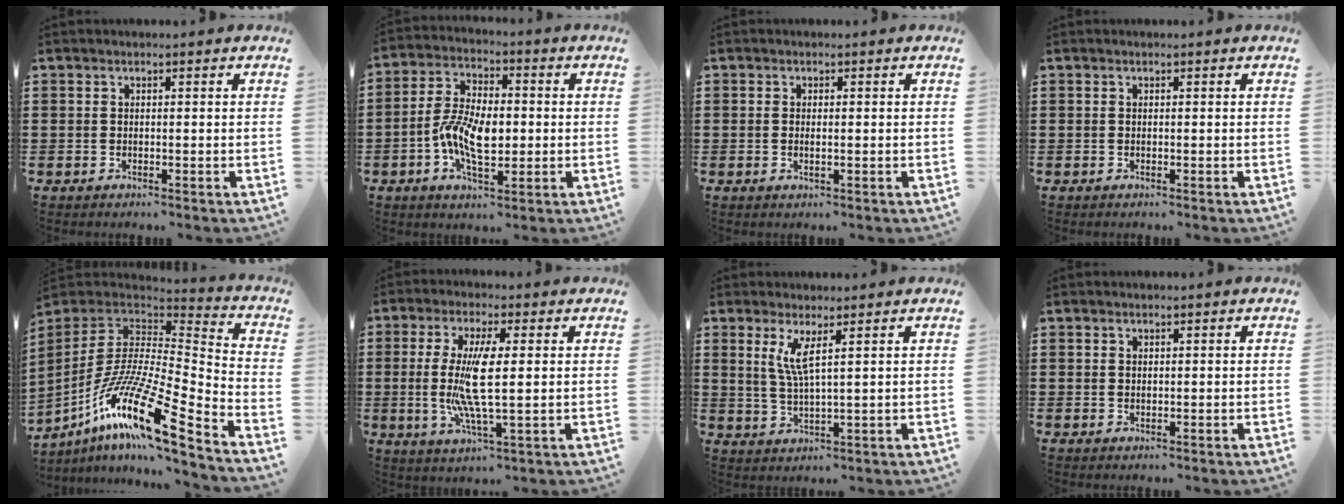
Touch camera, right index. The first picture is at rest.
{"total": 8.7, "force": [-1.6, 4.4, 7.3], "torque": [-0.162, 0.003, -0.034]}
{"total": 0.9, "force": [-0.1, 0.3, 0.9], "torque": [-0.016, -0.001, -0.001]}
{"total": 0.0}
{"total": 18.0, "force": [-10.9, 3.2, 13.9], "torque": [-0.280, 0.012, -0.205]}
{"total": 9.1, "force": [0.4, 1.6, 8.9], "torque": [-0.181, -0.013, 0.003]}
{"total": 4.3, "force": [2.0, 0.2, 3.8], "torque": [-0.083, -0.002, 0.034]}
{"total": 0.5, "force": [0.3, 0.4, 0.1], "torque": [-0.003, 0.003, 0.006]}